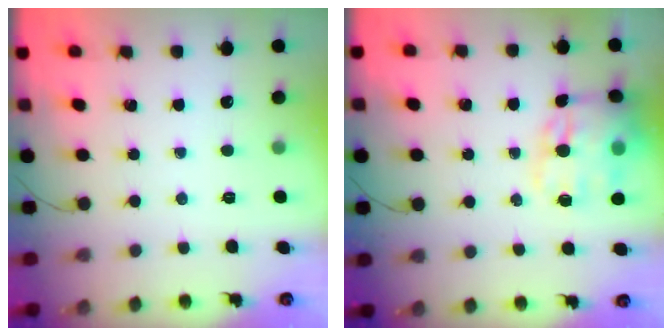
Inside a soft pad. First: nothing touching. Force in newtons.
{"total": 15.6, "press": 15.1, "slide": 3.8}